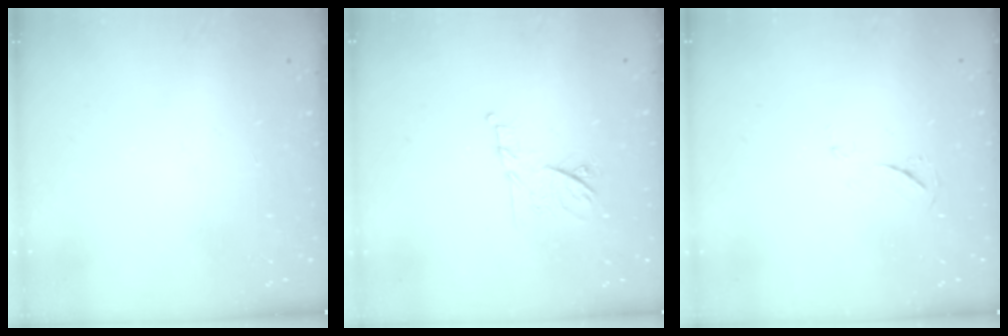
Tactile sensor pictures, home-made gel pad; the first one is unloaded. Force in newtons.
{"total": 10.5, "press": 10.5, "slide": 0.3}
{"total": 4.9, "press": 4.9, "slide": 0.7}